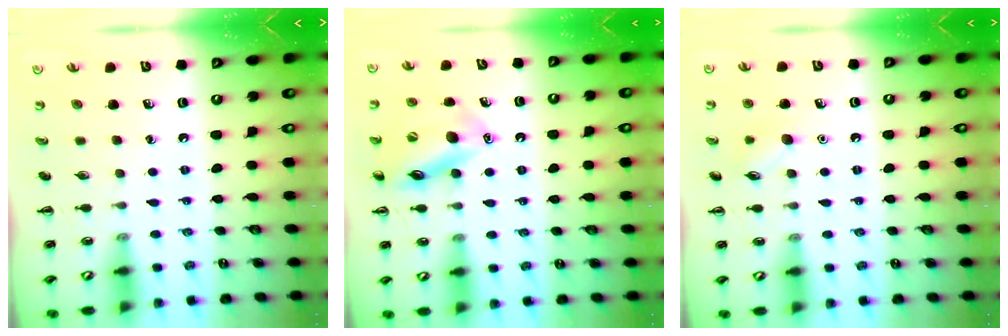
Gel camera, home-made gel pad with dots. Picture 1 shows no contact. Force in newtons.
{"total": 15.0, "press": 14.7, "slide": 3.1}
{"total": 7.5, "press": 7.2, "slide": 2.1}